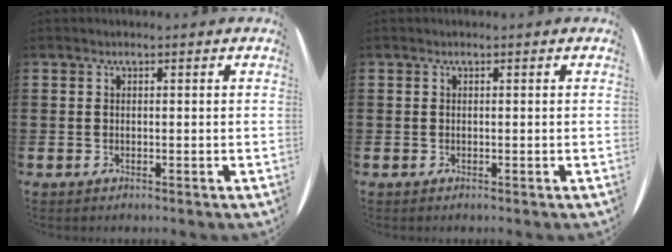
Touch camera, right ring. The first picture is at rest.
{"total": 0.0}